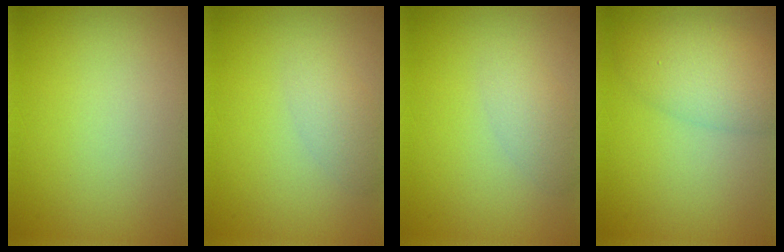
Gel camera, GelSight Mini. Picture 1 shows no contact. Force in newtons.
{"total": 1.8, "press": 1.8, "slide": 0.2}
{"total": 1.8, "press": 1.8, "slide": 0.2}
{"total": 4.6, "press": 4.6, "slide": 0.2}